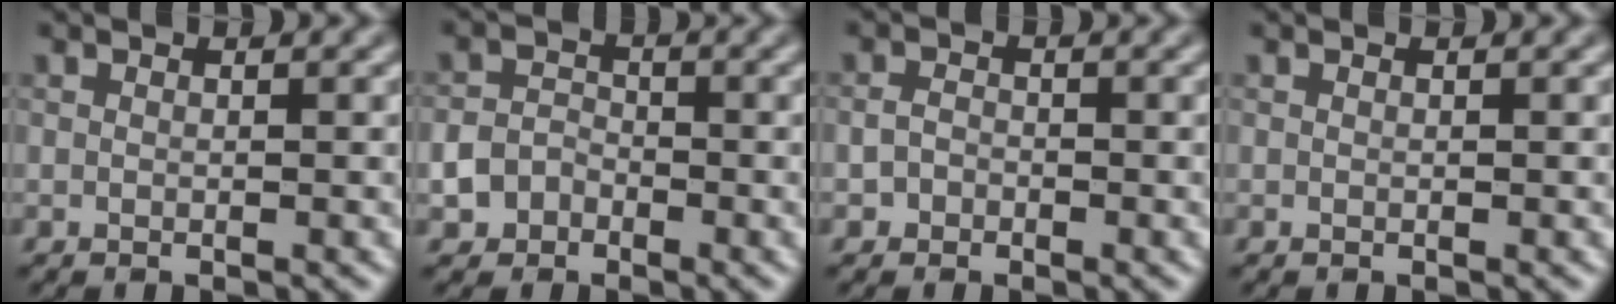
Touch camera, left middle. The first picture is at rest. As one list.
[{"total": 2.8, "force": [-1.6, 2.2, 0.8], "torque": [0.004, 0.000, -0.032]}, {"total": 1.2, "force": [-0.6, 1.0, 0.2], "torque": [0.000, 0.002, -0.015]}, {"total": 0.0}]